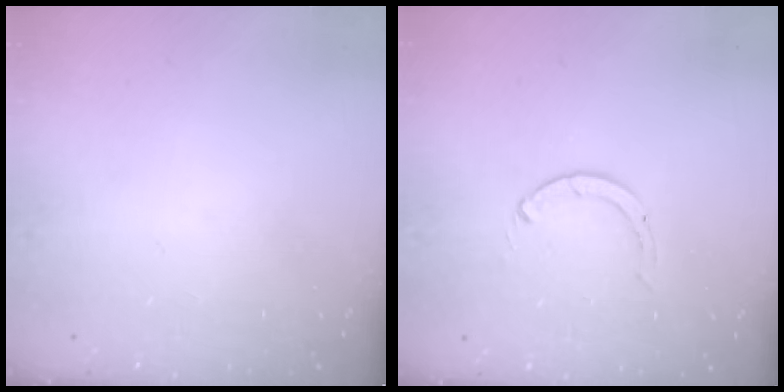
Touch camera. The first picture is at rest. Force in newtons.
{"total": 0.0}